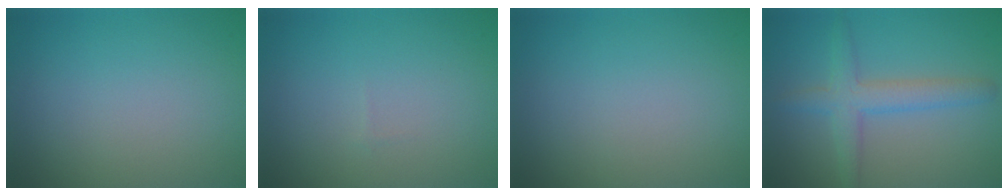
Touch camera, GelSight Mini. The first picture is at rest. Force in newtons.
{"total": 0.0}
{"total": 0.0}
{"total": 3.5, "press": 3.5, "slide": 0.0}